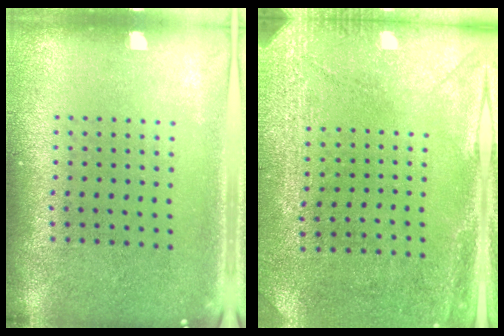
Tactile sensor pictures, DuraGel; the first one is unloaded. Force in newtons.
{"total": 2.9, "press": 2.5, "slide": 1.5}